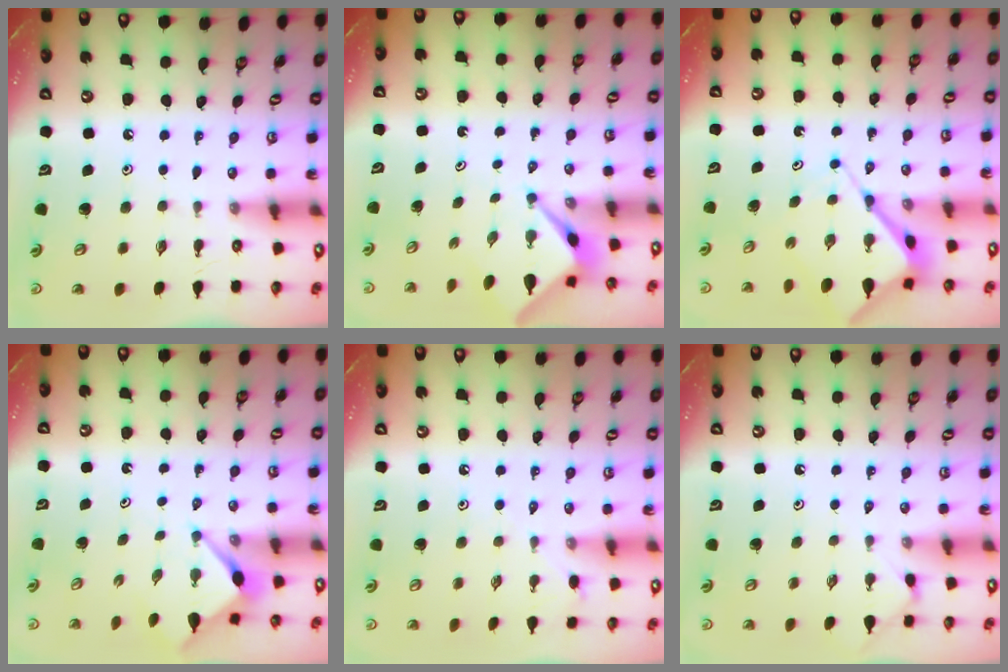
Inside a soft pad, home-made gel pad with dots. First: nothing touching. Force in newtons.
{"total": 2.6, "press": 2.6, "slide": 0.1}
{"total": 8.0, "press": 7.9, "slide": 0.9}
{"total": 3.5, "press": 3.5, "slide": 0.3}
{"total": 5.7, "press": 5.6, "slide": 0.8}
{"total": 3.2, "press": 3.1, "slide": 0.5}